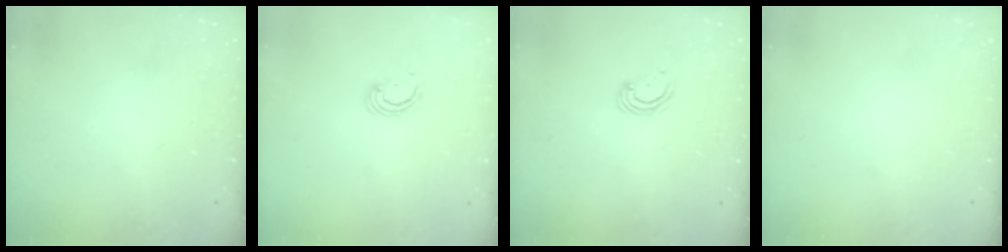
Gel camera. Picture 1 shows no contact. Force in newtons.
{"total": 3.2, "press": 3.1, "slide": 0.3}
{"total": 3.8, "press": 3.8, "slide": 0.4}
{"total": 0.0}